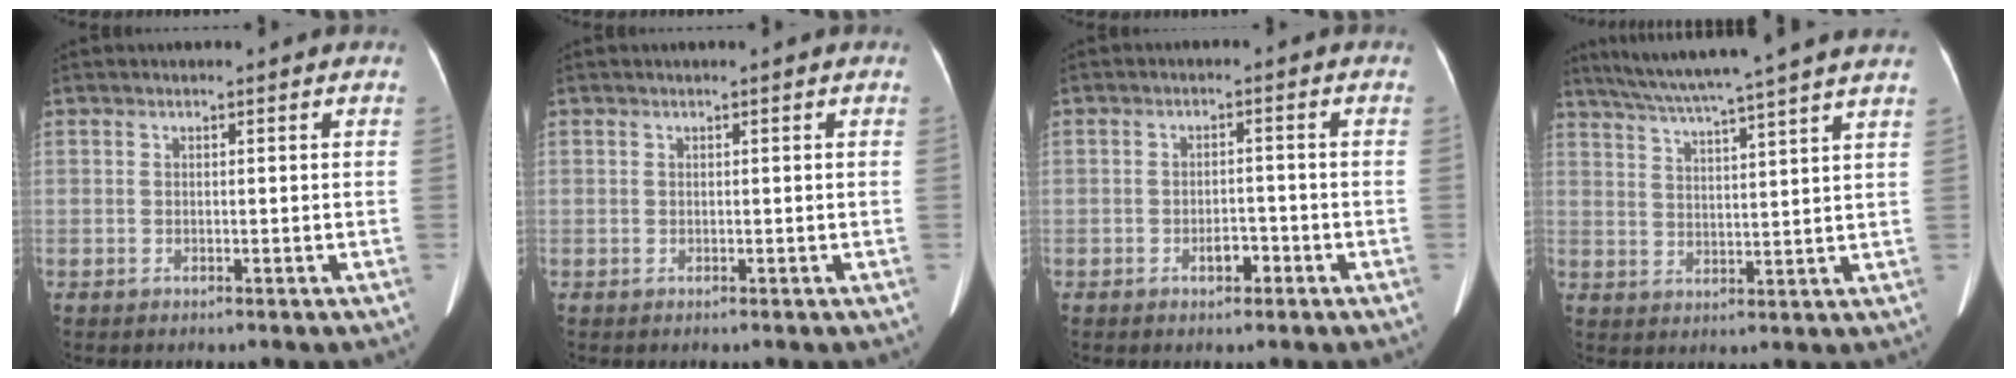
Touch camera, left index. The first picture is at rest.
{"total": 0.0}
{"total": 2.7, "force": [-1.5, 1.3, 1.8], "torque": [-0.027, 0.006, -0.023]}
{"total": 17.9, "force": [15.3, -1.3, 9.1], "torque": [-0.159, 0.010, 0.210]}